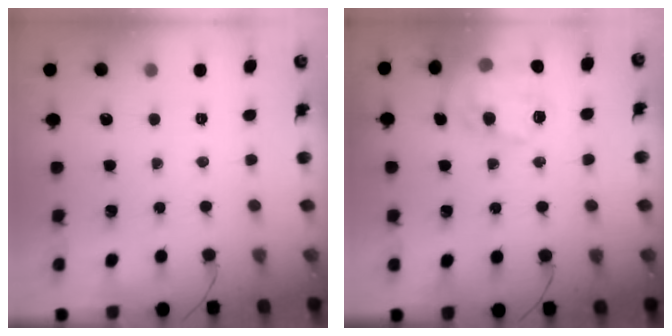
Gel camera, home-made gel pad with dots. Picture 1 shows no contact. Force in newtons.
{"total": 19.1, "press": 19.0, "slide": 1.9}